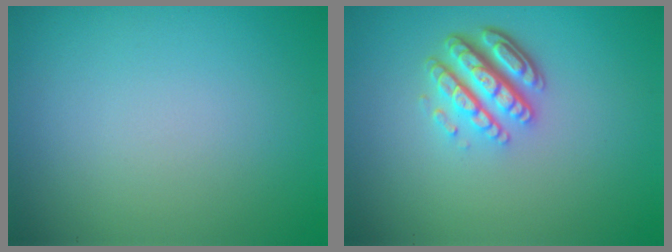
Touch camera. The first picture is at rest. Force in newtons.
{"total": 4.9, "press": 3.4, "slide": 3.5}